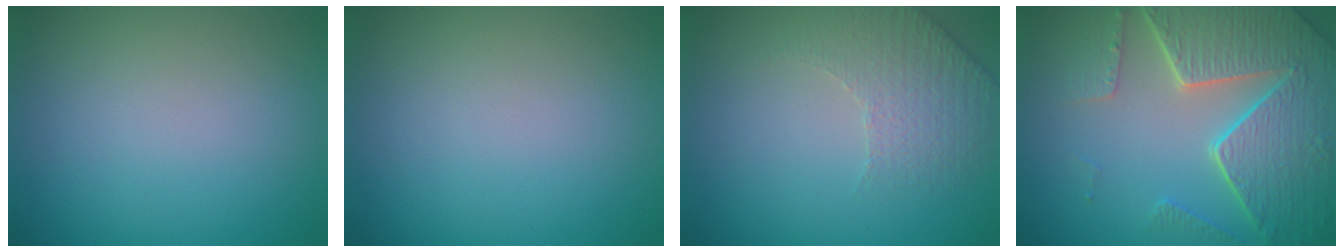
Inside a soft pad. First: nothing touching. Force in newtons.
{"total": 0.0}
{"total": 1.9, "press": 1.6, "slide": 1.0}
{"total": 8.4, "press": 6.2, "slide": 5.8}